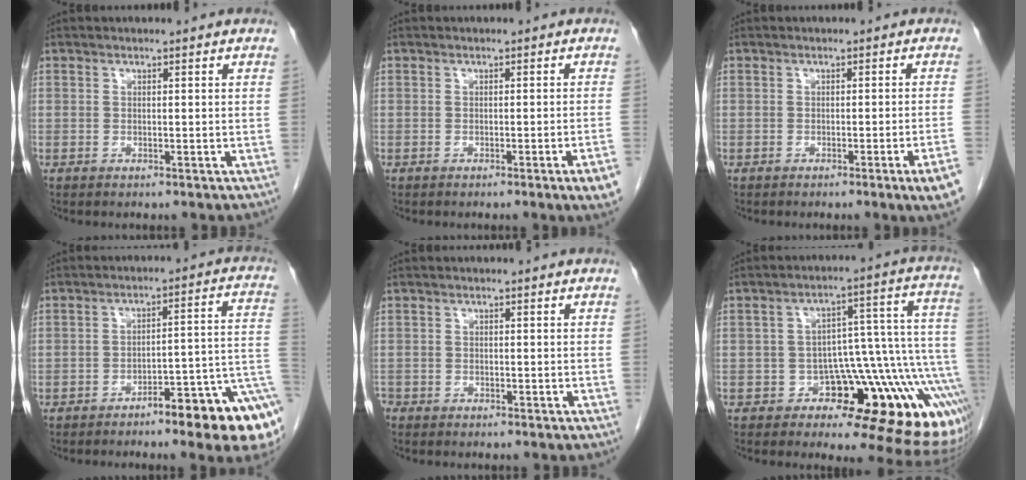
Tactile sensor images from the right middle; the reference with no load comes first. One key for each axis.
{"total": 3.7, "fx": -2.1, "fy": -0.7, "fz": 3.0, "tx": -0.031, "ty": -0.012, "tz": -0.031}
{"total": 4.6, "fx": -2.5, "fy": -1.1, "fz": 3.7, "tx": -0.040, "ty": -0.011, "tz": -0.038}
{"total": 12.2, "fx": -6.3, "fy": 1.3, "fz": 10.4, "tx": -0.078, "ty": 0.026, "tz": -0.083}
{"total": 1.0, "fx": -0.8, "fy": 0.5, "fz": 0.1, "tx": -0.007, "ty": 0.001, "tz": -0.018}
{"total": 15.5, "fx": -7.5, "fy": 5.2, "fz": 12.6, "tx": -0.070, "ty": 0.071, "tz": -0.099}